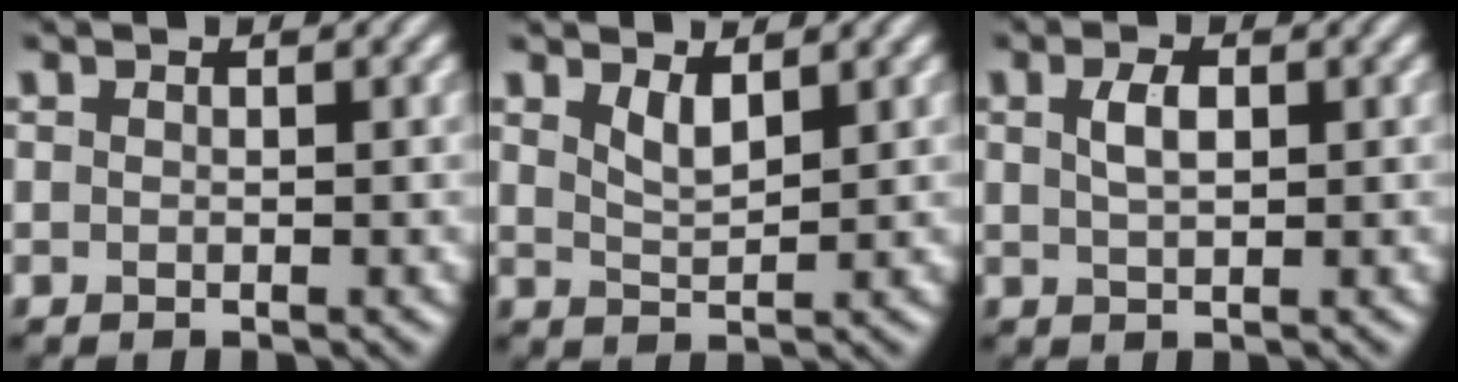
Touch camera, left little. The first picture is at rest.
{"total": 2.0, "force": [1.4, 0.5, 1.4], "torque": [-0.029, -0.006, 0.030]}
{"total": 2.2, "force": [0.7, 1.0, 1.8], "torque": [-0.039, 0.003, 0.014]}